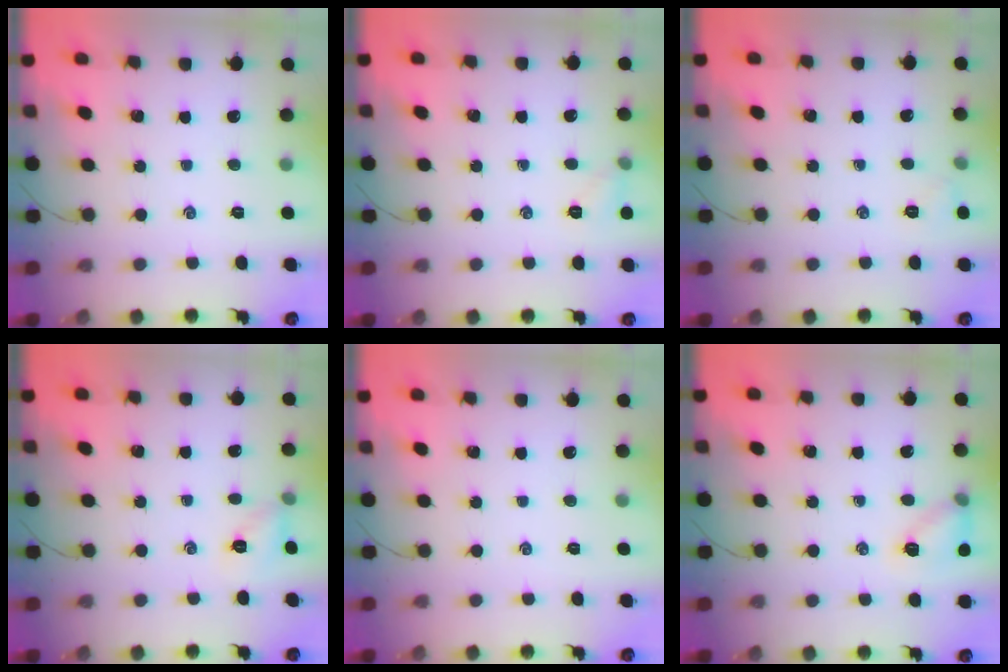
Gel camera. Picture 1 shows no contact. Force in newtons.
{"total": 5.3, "press": 5.0, "slide": 1.7}
{"total": 3.2, "press": 3.1, "slide": 0.9}
{"total": 6.3, "press": 6.2, "slide": 0.7}
{"total": 0.0}
{"total": 10.5, "press": 10.3, "slide": 2.0}